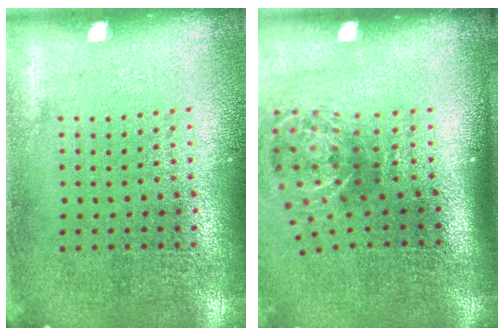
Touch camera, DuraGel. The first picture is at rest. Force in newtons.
{"total": 2.2, "press": 1.4, "slide": 1.7}